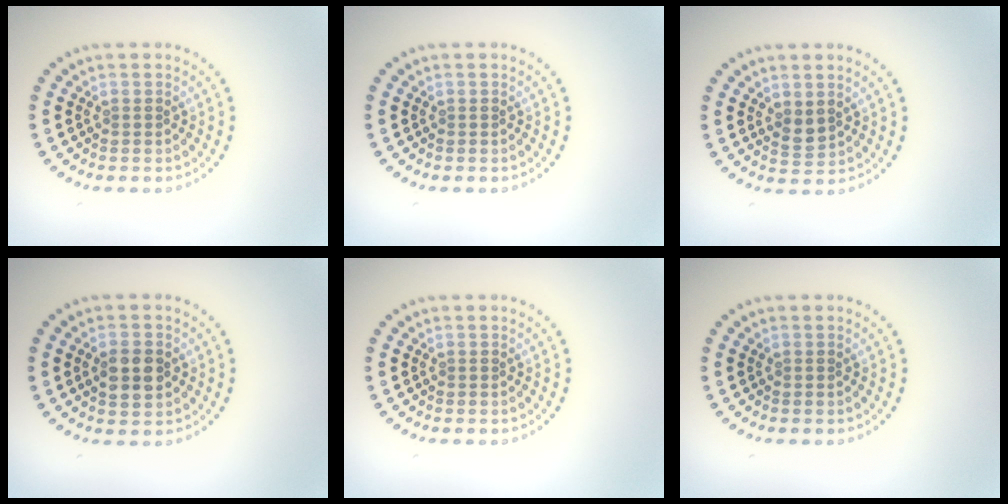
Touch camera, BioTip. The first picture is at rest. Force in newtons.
{"total": 0.0}
{"total": 1.6, "press": 1.4, "slide": 0.6}
{"total": 3.1, "press": 3.1, "slide": 0.2}
{"total": 0.0}
{"total": 0.0}